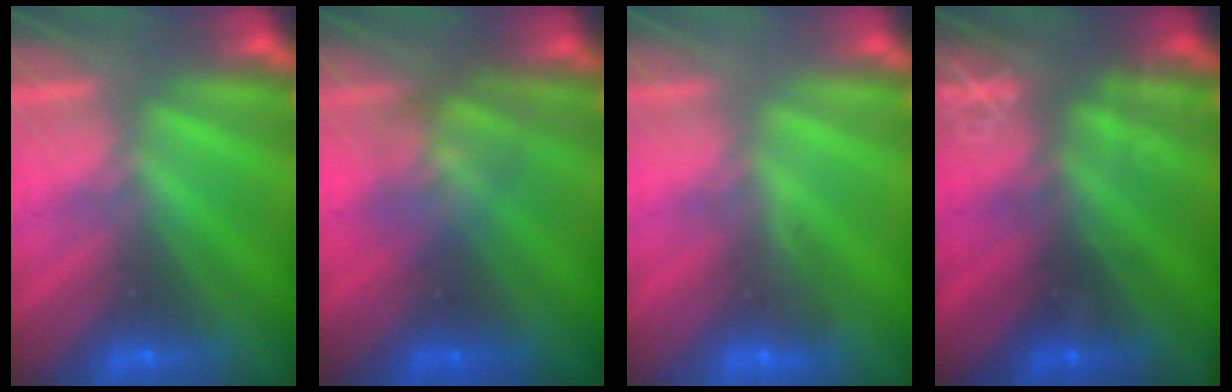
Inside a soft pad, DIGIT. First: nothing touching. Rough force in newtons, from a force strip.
{"total": 1.9}
{"total": 3.1}
{"total": 3.0}